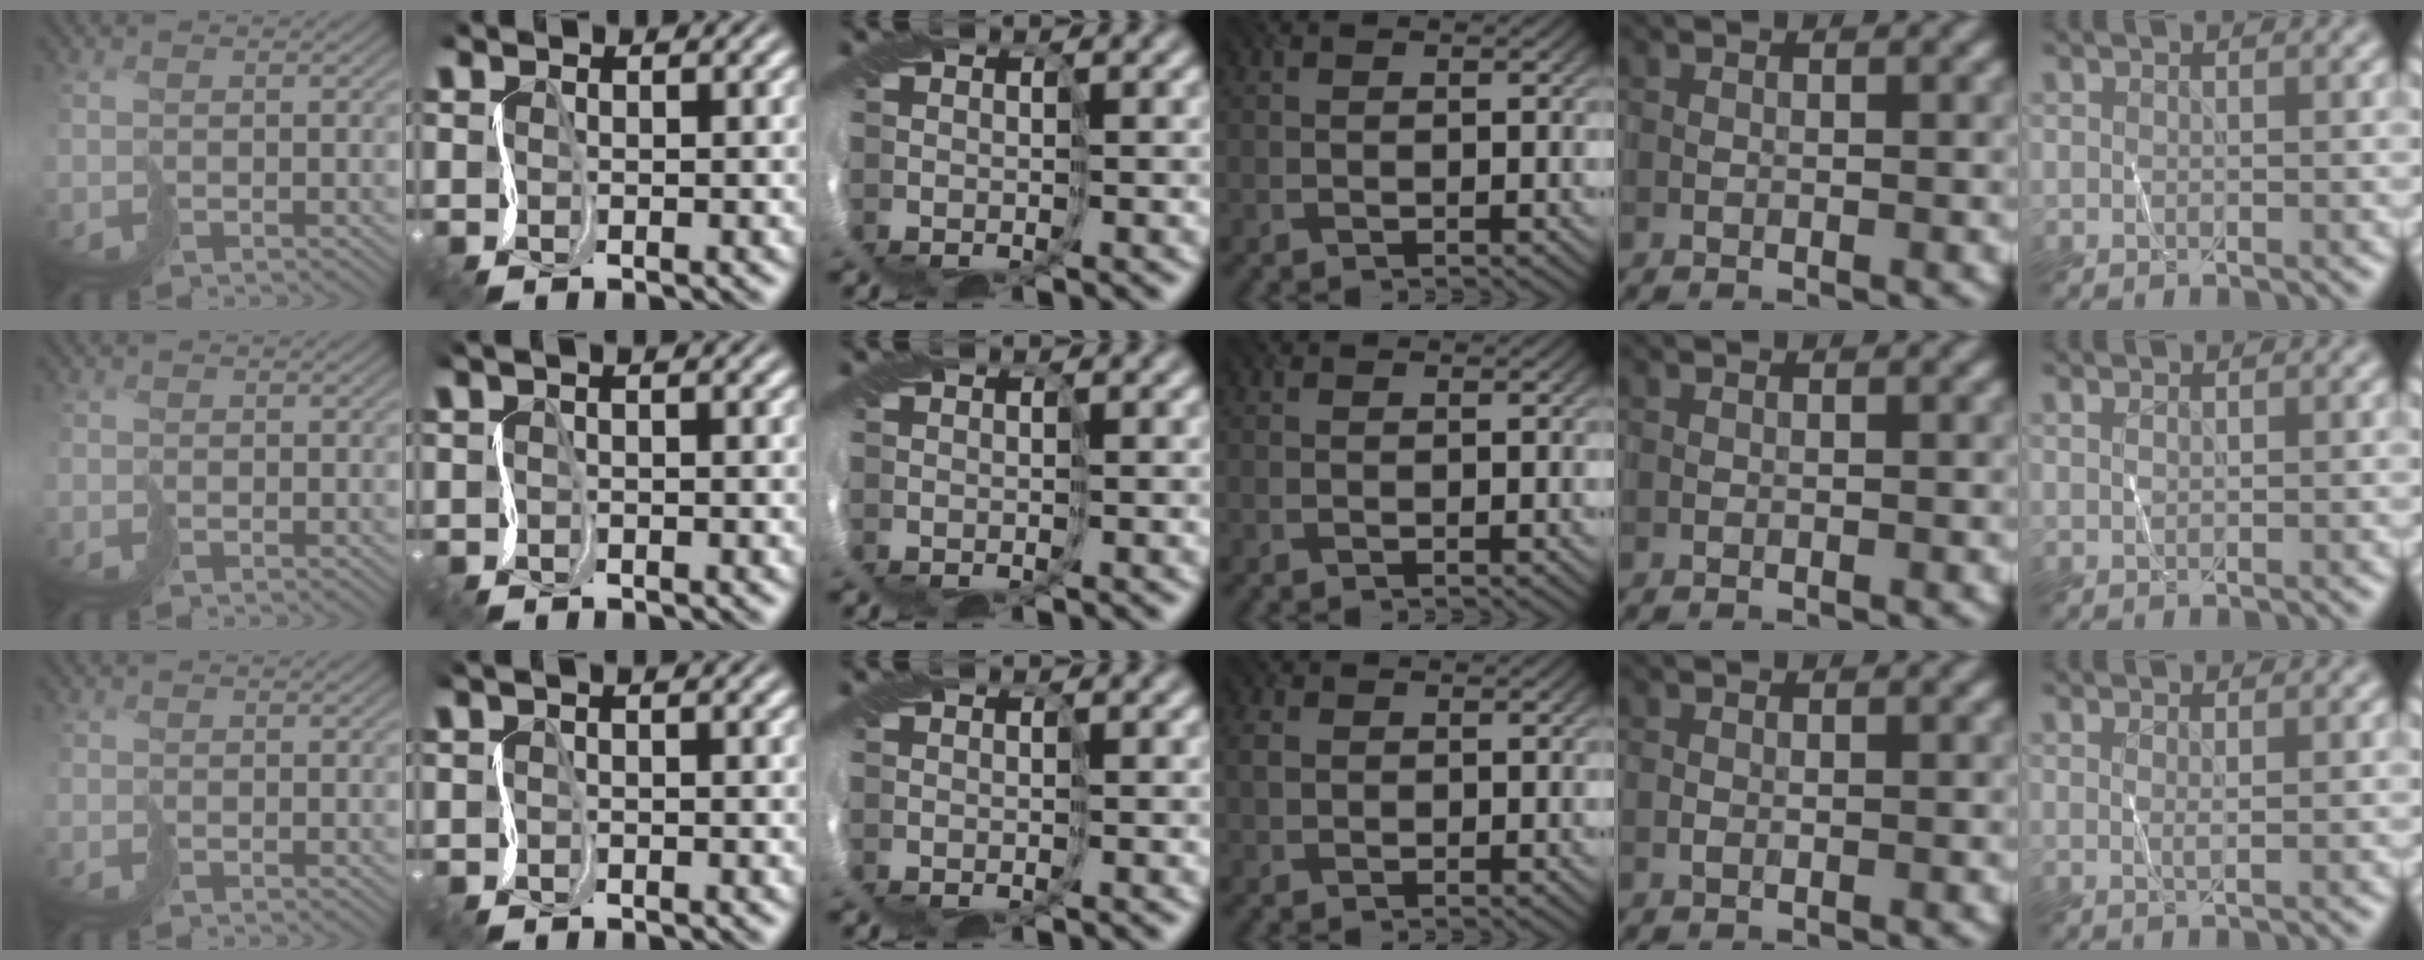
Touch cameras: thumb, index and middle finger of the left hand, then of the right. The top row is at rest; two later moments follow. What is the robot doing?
{"motion": "cut", "object": "paper"}